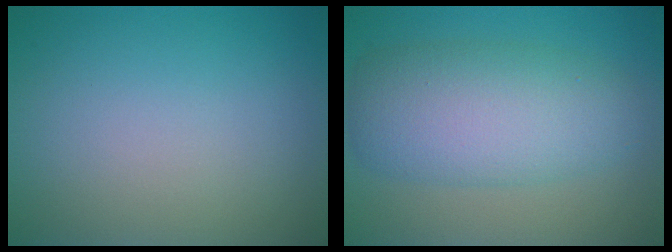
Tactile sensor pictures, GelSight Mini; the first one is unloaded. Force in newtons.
{"total": 7.3, "press": 7.3, "slide": 0.2}